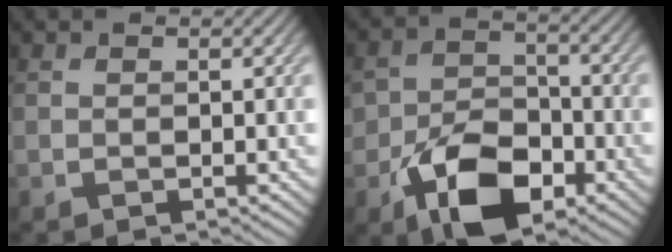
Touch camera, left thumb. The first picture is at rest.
{"total": 10.0, "force": [-4.9, 6.2, 6.1], "torque": [-0.121, -0.016, -0.085]}